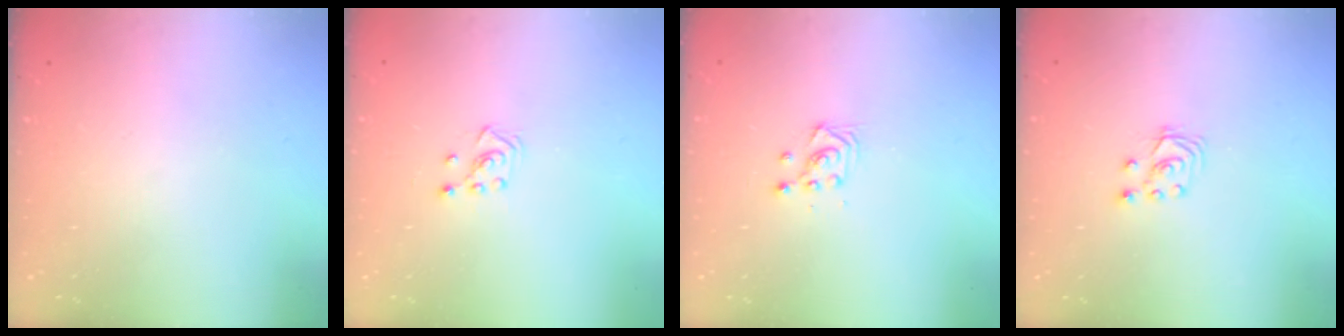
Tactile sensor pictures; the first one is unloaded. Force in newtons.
{"total": 3.4, "press": 3.4, "slide": 0.6}
{"total": 3.0, "press": 2.9, "slide": 0.8}
{"total": 2.8, "press": 2.7, "slide": 0.7}